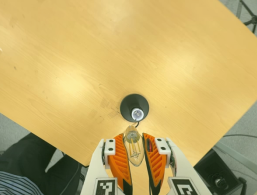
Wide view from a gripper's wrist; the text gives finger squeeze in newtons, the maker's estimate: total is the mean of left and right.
{"total": 21.2, "left": 25.1, "right": 17.3}